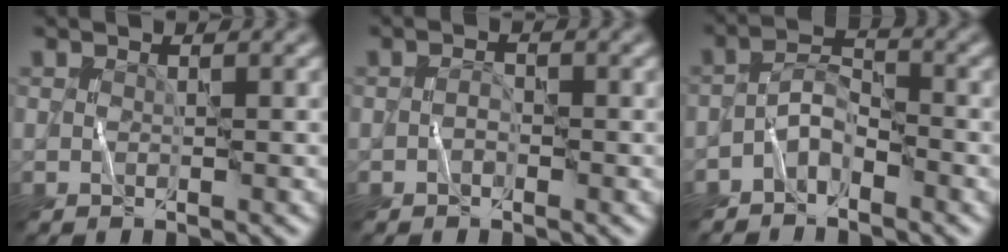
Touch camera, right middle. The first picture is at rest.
{"total": 0.7, "force": [-0.5, 0.4, 0.3], "torque": [-0.003, 0.006, -0.011]}
{"total": 3.0, "force": [-2.1, 1.5, 1.6], "torque": [-0.022, 0.011, -0.049]}